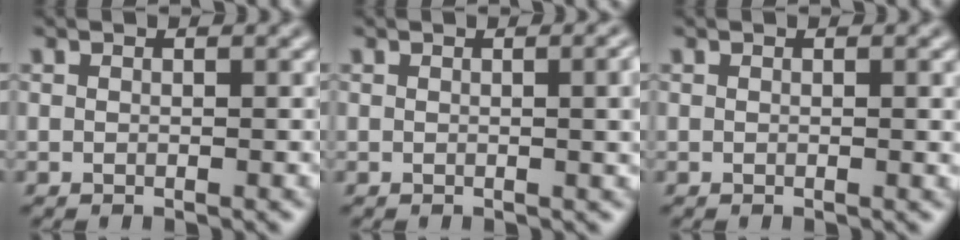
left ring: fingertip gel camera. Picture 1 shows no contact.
{"total": 2.9, "force": [0.2, 1.0, 2.8], "torque": [-0.026, 0.006, 0.000]}
{"total": 0.6, "force": [0.0, 0.1, 0.6], "torque": [-0.007, 0.000, 0.000]}